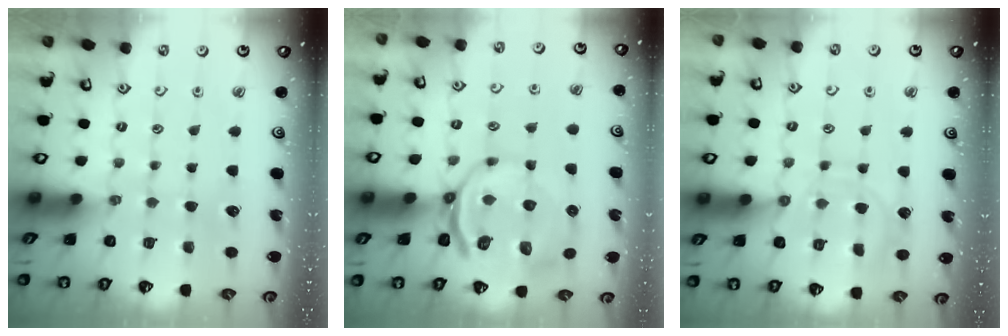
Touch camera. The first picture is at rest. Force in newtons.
{"total": 9.7, "press": 9.5, "slide": 2.3}
{"total": 9.5, "press": 9.5, "slide": 0.7}